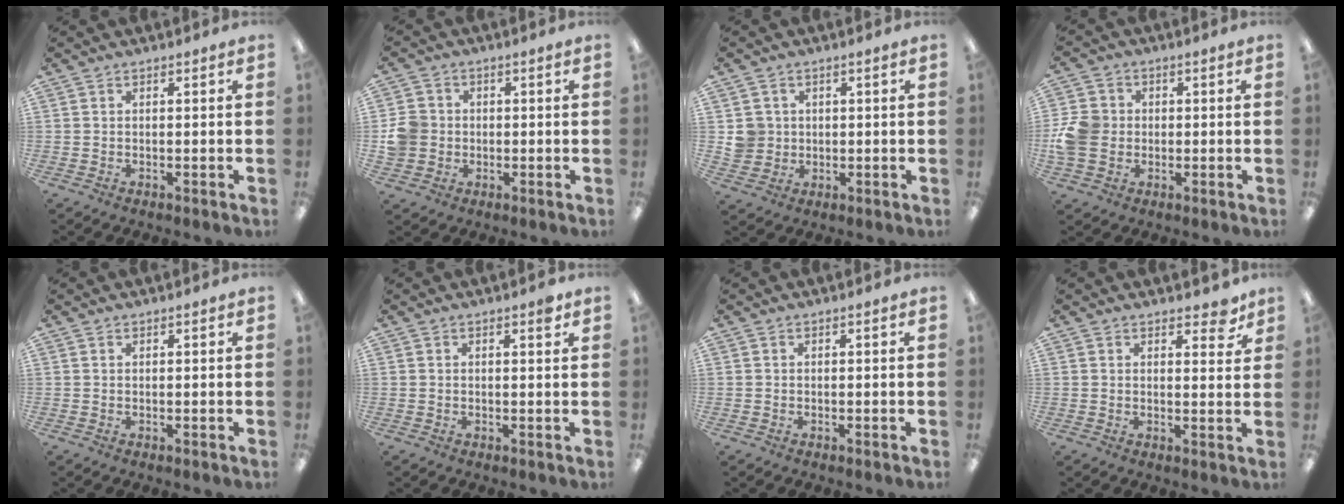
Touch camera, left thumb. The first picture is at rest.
{"total": 6.0, "force": [-0.2, 5.6, 2.0], "torque": [-0.042, 0.014, -0.002]}
{"total": 4.8, "force": [0.8, 4.7, 0.9], "torque": [-0.013, 0.006, 0.015]}
{"total": 8.5, "force": [-0.6, 7.5, 4.0], "torque": [-0.088, 0.019, -0.007]}
{"total": 0.5, "force": [0.4, 0.2, 0.3], "torque": [-0.005, 0.003, 0.006]}
{"total": 1.9, "force": [1.1, 0.5, 1.4], "torque": [-0.015, -0.004, 0.016]}
{"total": 0.0}
{"total": 4.8, "force": [3.6, 2.2, 2.3], "torque": [-0.013, -0.019, 0.058]}